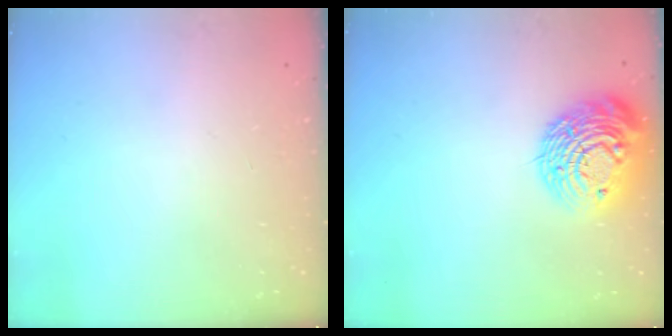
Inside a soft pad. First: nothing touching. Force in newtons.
{"total": 16.9, "press": 16.8, "slide": 1.4}